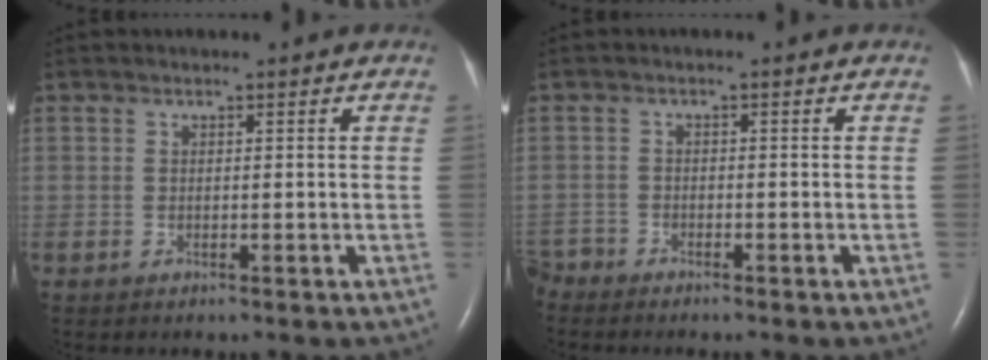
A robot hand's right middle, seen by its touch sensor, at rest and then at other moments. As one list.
[{"total": 2.2, "force": [-2.1, 0.1, -0.2], "torque": [0.007, -0.009, -0.041]}]